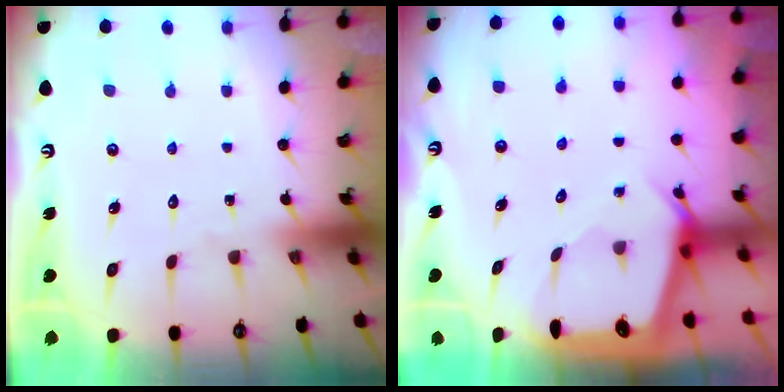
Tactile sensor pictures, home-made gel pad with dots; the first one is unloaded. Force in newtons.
{"total": 2.5, "press": 2.5, "slide": 0.2}